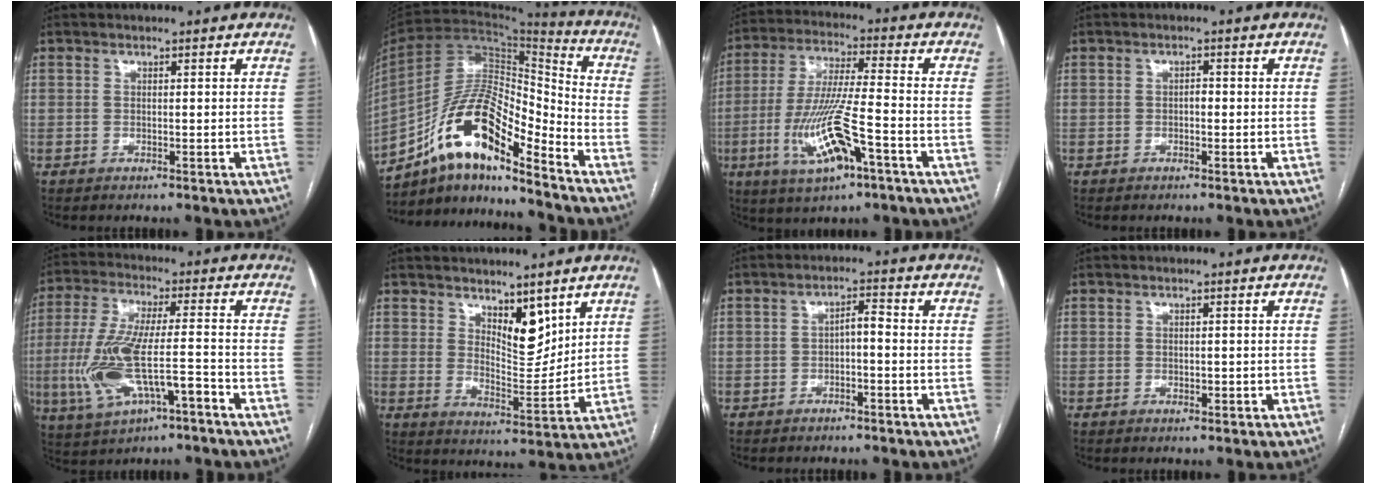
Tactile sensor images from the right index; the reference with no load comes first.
{"total": 15.8, "force": [-10.5, 3.9, 11.1], "torque": [-0.209, 0.037, -0.183]}
{"total": 13.7, "force": [-5.2, 2.0, 12.5], "torque": [-0.258, -0.011, -0.090]}
{"total": 1.1, "force": [-0.3, 0.6, 0.9], "torque": [-0.011, 0.004, -0.006]}
{"total": 13.5, "force": [-4.6, 3.6, 12.2], "torque": [-0.252, -0.002, -0.075]}
{"total": 7.0, "force": [4.5, 2.9, 4.6], "torque": [-0.075, -0.014, 0.082]}
{"total": 2.7, "force": [-0.8, 0.9, 2.4], "torque": [-0.039, 0.012, -0.011]}
{"total": 1.1, "force": [-0.2, 0.7, 0.8], "torque": [-0.007, 0.001, 0.000]}